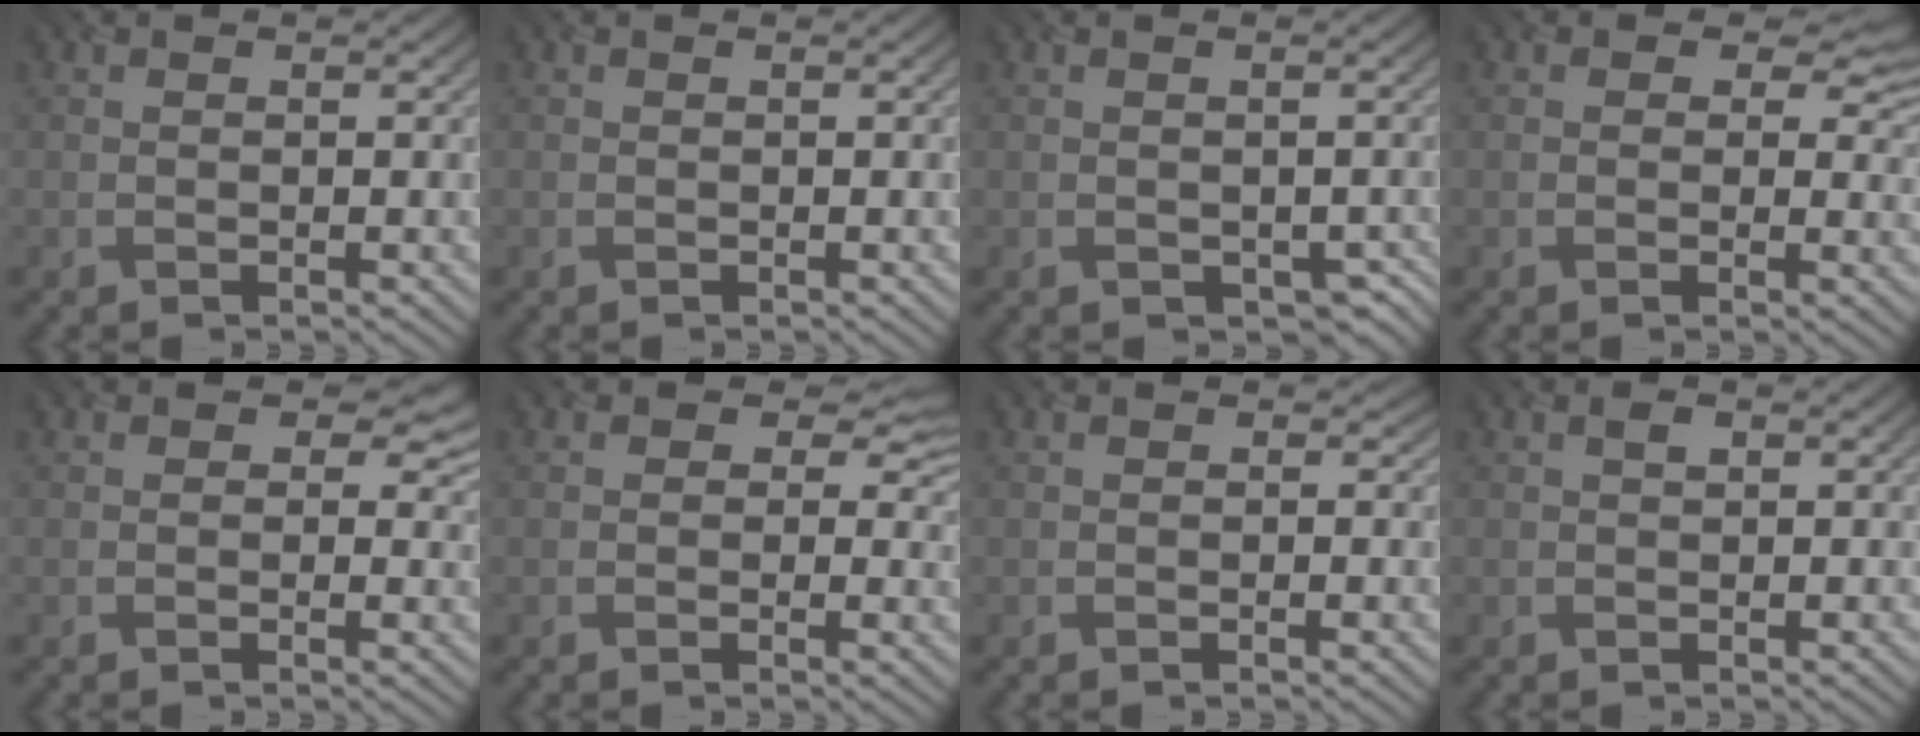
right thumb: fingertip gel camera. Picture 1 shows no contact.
{"total": 0.0}
{"total": 2.6, "force": [-1.4, 2.1, 0.9], "torque": [-0.023, -0.016, -0.012]}
{"total": 5.2, "force": [2.1, 3.6, 3.1], "torque": [-0.034, -0.005, 0.024]}
{"total": 3.7, "force": [1.2, 2.7, 2.3], "torque": [-0.024, -0.007, 0.012]}
{"total": 4.8, "force": [1.6, 3.5, 2.8], "torque": [-0.028, -0.002, 0.015]}
{"total": 0.7, "force": [-0.1, 0.7, 0.2], "torque": [0.000, -0.006, -0.003]}
{"total": 0.7, "force": [0.4, 0.4, 0.5], "torque": [-0.005, 0.000, 0.006]}